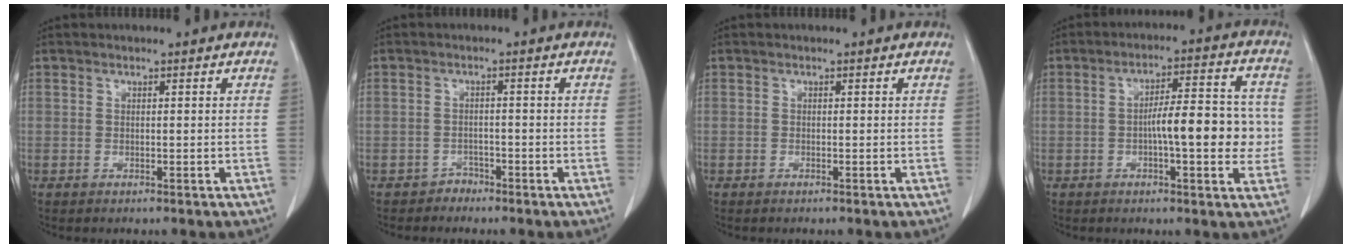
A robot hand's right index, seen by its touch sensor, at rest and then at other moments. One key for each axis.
{"total": 1.7, "fx": -1.4, "fy": 0.9, "fz": -0.2, "tx": 0.004, "ty": 0.004, "tz": -0.025}
{"total": 0.0}
{"total": 10.3, "fx": -1.0, "fy": 2.6, "fz": 9.9, "tx": -0.147, "ty": 0.022, "tz": -0.015}